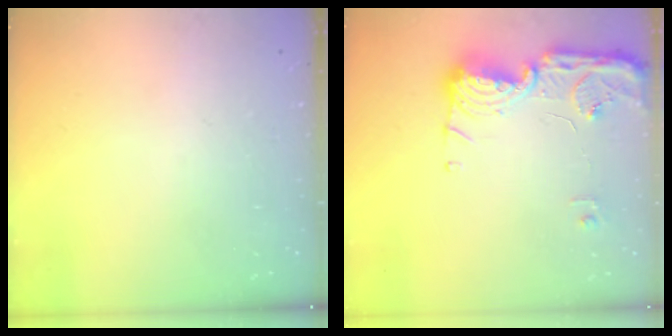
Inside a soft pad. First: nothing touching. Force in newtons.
{"total": 15.0, "press": 14.9, "slide": 0.8}